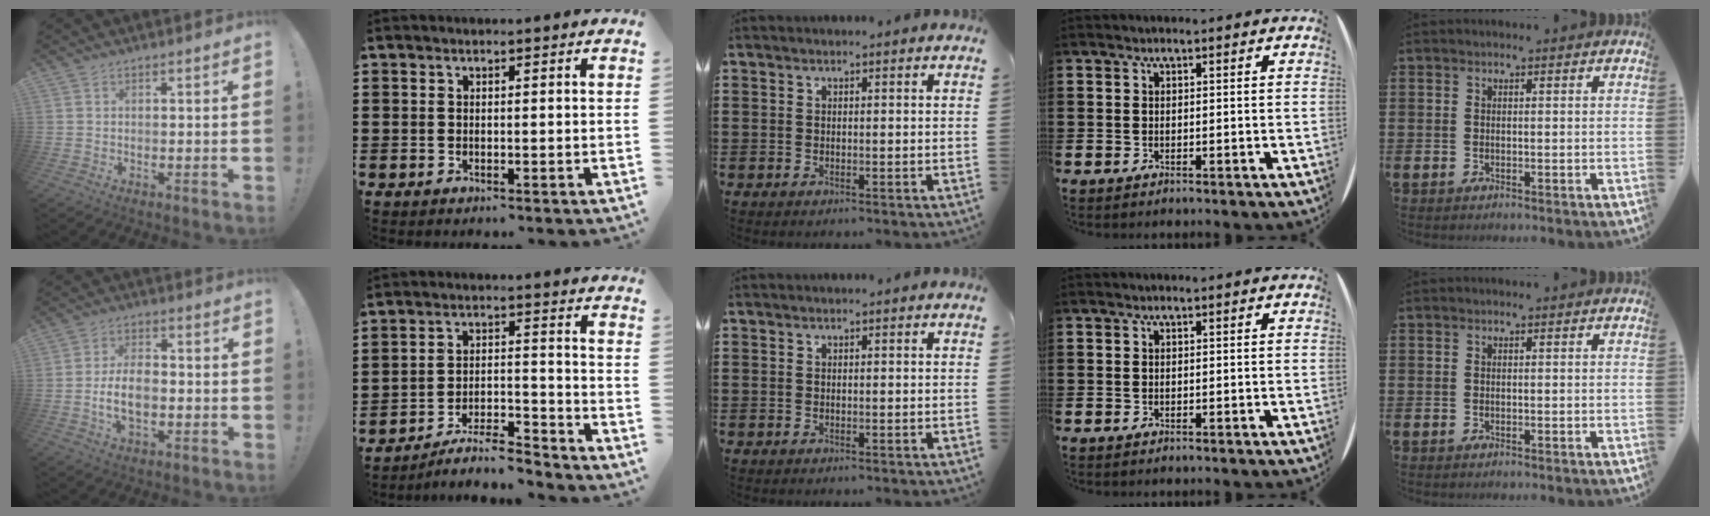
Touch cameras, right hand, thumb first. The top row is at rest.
{"thumb": {"total": 8.8, "force": [-2.1, 5.0, 6.9], "torque": [-0.134, 0.007, -0.038]}, "index": {"total": 6.4, "force": [-5.8, 0.9, 2.6], "torque": [-0.054, 0.004, -0.113]}}